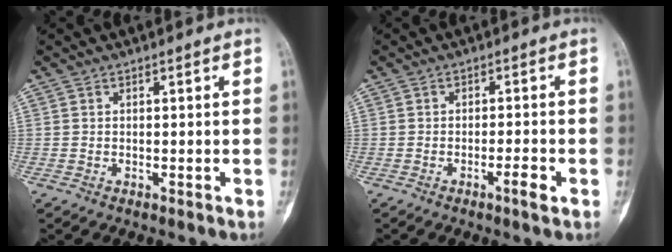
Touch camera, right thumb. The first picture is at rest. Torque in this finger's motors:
{"motor_torque": [-0.42, 0.18, 0.36, -0.07, 0.01]}